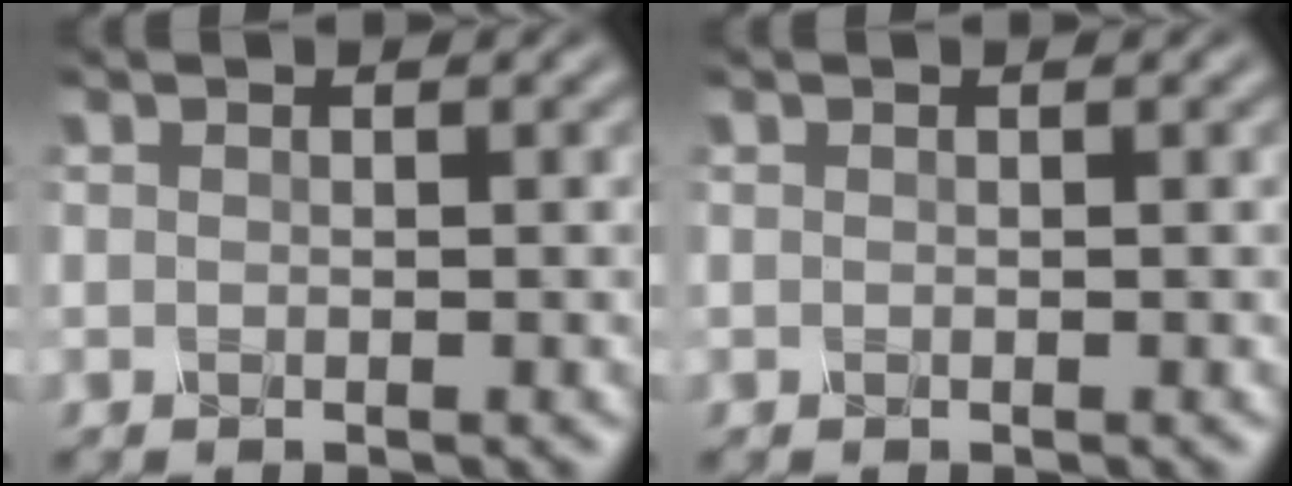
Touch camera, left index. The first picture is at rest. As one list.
[{"total": 0.0}]